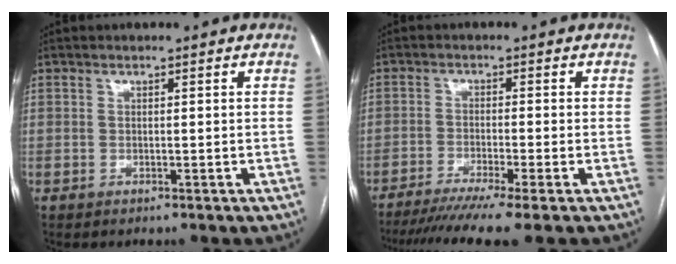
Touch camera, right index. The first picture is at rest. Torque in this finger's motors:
{"motor_torque": [1.02, -0.54, 0.48, 0.10]}